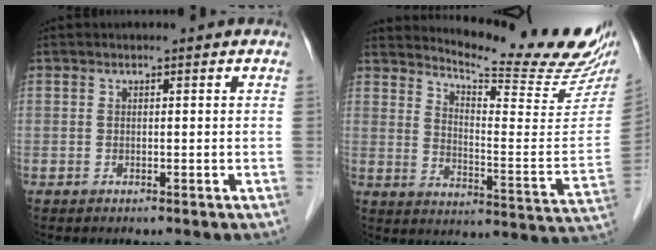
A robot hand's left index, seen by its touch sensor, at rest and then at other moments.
{"total": 20.3, "force": [19.0, 1.2, 7.2], "torque": [-0.115, -0.107, 0.236]}